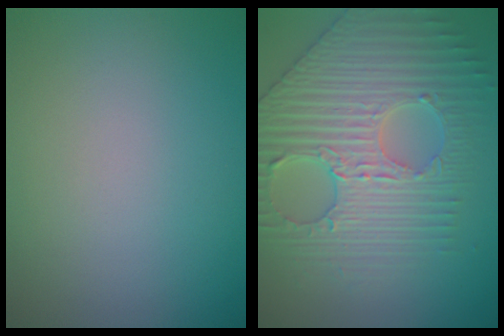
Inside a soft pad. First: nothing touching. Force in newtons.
{"total": 6.1, "press": 5.3, "slide": 2.9}